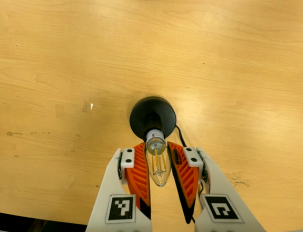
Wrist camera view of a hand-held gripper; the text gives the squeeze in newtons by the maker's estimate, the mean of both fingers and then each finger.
{"total": 12.4, "left": 11.9, "right": 12.9}